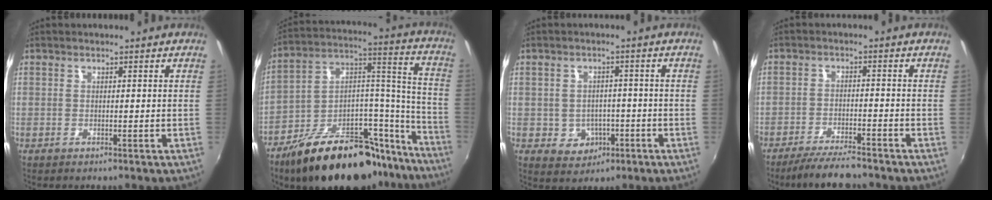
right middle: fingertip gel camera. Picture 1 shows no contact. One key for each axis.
{"total": 29.0, "fx": -20.9, "fy": 12.3, "fz": 15.9, "tx": -0.220, "ty": 0.054, "tz": -0.305}
{"total": 5.7, "fx": -1.8, "fy": 5.1, "fz": 1.8, "tx": -0.047, "ty": 0.009, "tz": -0.009}
{"total": 7.8, "fx": -6.9, "fy": 1.0, "fz": 3.4, "tx": -0.081, "ty": -0.011, "tz": -0.114}